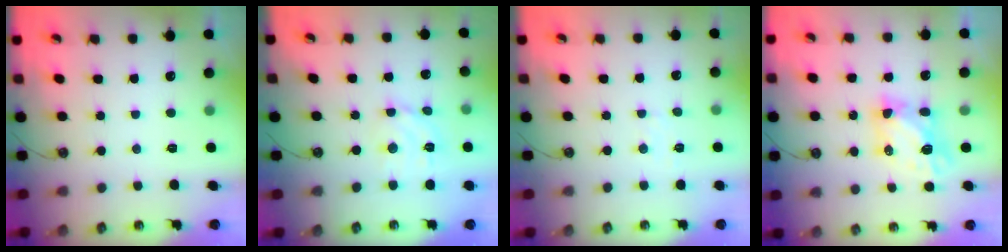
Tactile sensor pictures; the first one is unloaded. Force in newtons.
{"total": 6.3, "press": 6.3, "slide": 0.8}
{"total": 3.7, "press": 3.6, "slide": 0.5}
{"total": 5.8, "press": 5.8, "slide": 0.4}